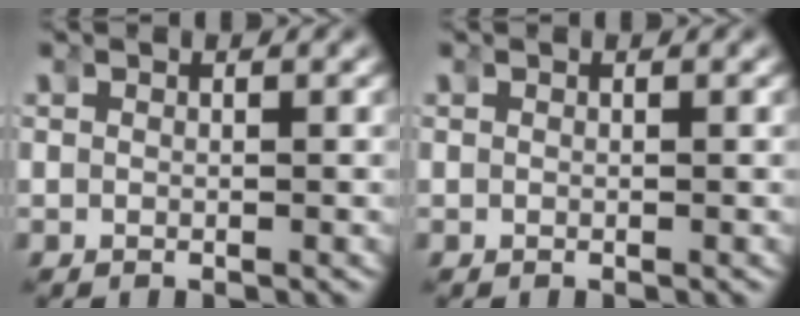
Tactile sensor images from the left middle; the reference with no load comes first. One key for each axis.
{"total": 0.0}